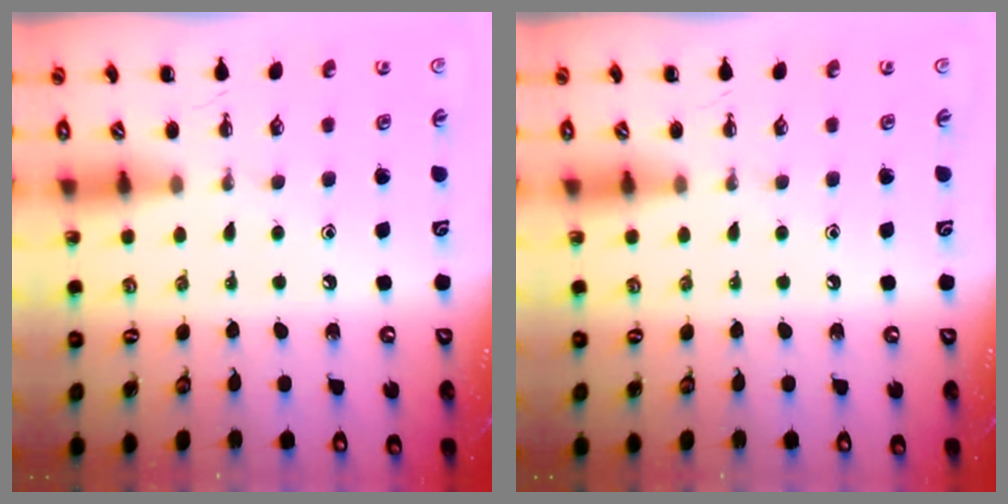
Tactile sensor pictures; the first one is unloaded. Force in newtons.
{"total": 0.0}